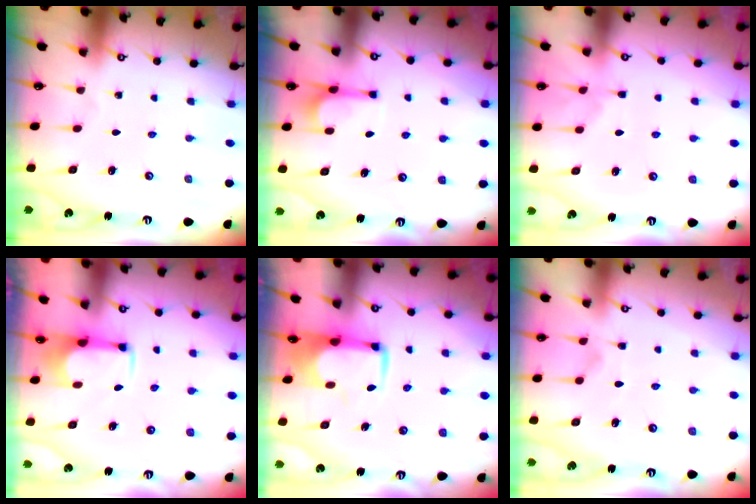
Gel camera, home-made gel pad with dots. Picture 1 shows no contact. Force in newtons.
{"total": 3.9, "press": 3.9, "slide": 0.6}
{"total": 1.2, "press": 0.1, "slide": 1.2}
{"total": 2.8, "press": 2.5, "slide": 1.1}
{"total": 1.2, "press": 1.0, "slide": 0.6}
{"total": 5.0, "press": 4.8, "slide": 1.4}